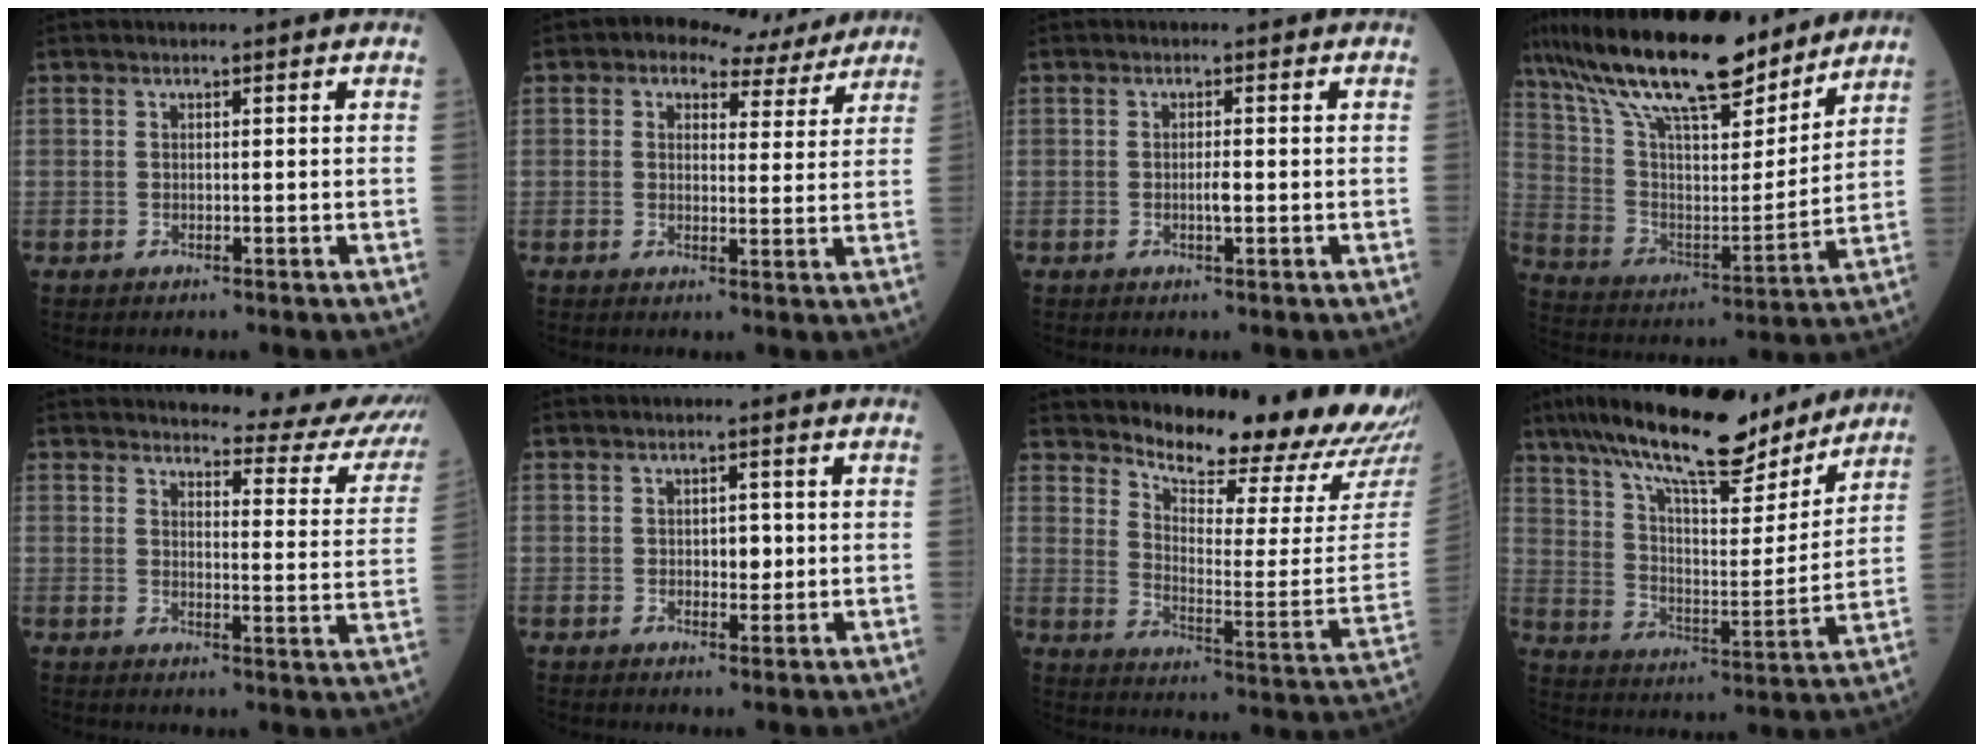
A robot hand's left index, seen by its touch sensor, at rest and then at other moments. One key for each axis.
{"total": 7.1, "fx": 5.5, "fy": 3.8, "fz": 2.4, "tx": -0.028, "ty": 0.017, "tz": 0.063}
{"total": 1.4, "fx": -0.5, "fy": 0.2, "fz": 1.3, "tx": -0.026, "ty": -0.004, "tz": -0.009}
{"total": 22.7, "fx": 18.1, "fy": 5.5, "fz": 12.7, "tx": -0.228, "ty": 0.016, "tz": 0.311}
{"total": 17.2, "fx": 16.2, "fy": 2.3, "fz": 5.1, "tx": -0.040, "ty": -0.085, "tz": 0.163}
{"total": 2.4, "fx": -0.2, "fy": 1.4, "fz": 1.9, "tx": -0.023, "ty": -0.001, "tz": -0.003}
{"total": 19.5, "fx": 18.1, "fy": 1.5, "fz": 7.2, "tx": -0.113, "ty": -0.092, "tz": 0.234}
{"total": 20.1, "fx": 16.5, "fy": 4.6, "fz": 10.6, "tx": -0.184, "ty": 0.011, "tz": 0.266}